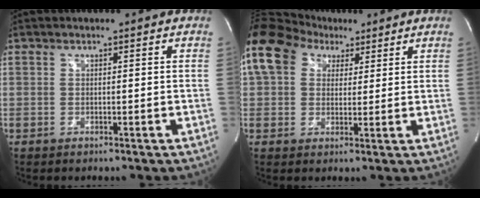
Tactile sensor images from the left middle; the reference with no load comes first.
{"total": 12.0, "force": [6.0, 8.4, 6.0], "torque": [-0.137, 0.057, 0.106]}